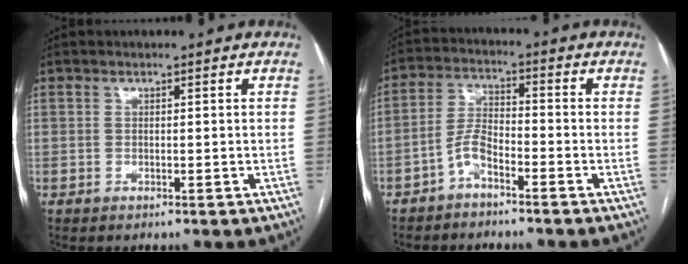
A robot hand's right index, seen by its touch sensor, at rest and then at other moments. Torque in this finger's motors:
{"motor_torque": [0.16, -0.29, 0.11, 0.09]}